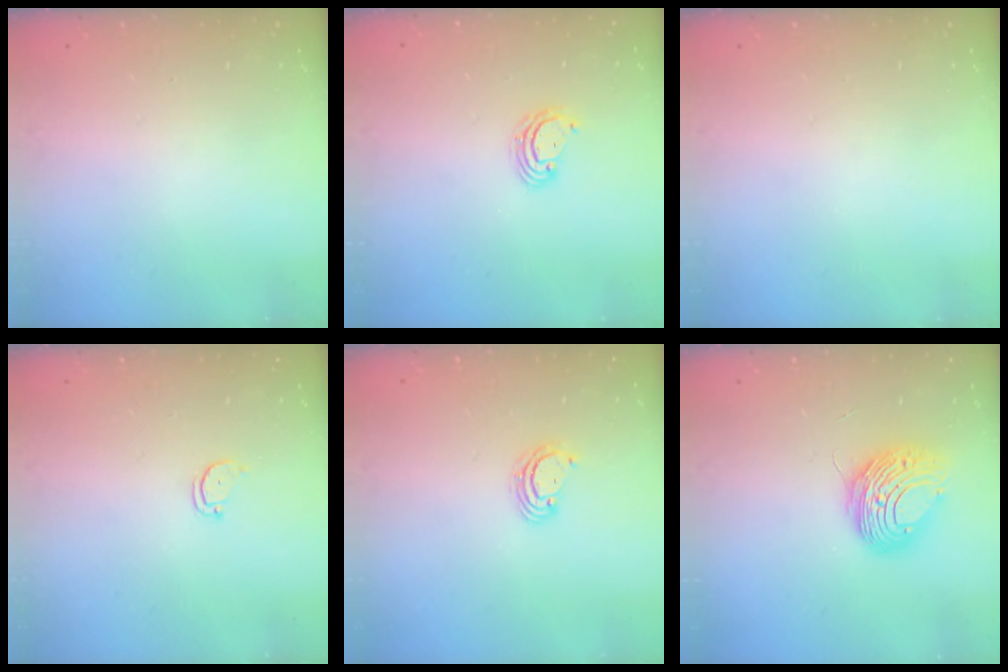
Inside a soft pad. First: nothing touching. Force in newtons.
{"total": 3.8, "press": 3.8, "slide": 0.1}
{"total": 0.0}
{"total": 2.2, "press": 2.2, "slide": 0.2}
{"total": 3.5, "press": 3.5, "slide": 0.2}
{"total": 10.5, "press": 10.5, "slide": 1.3}